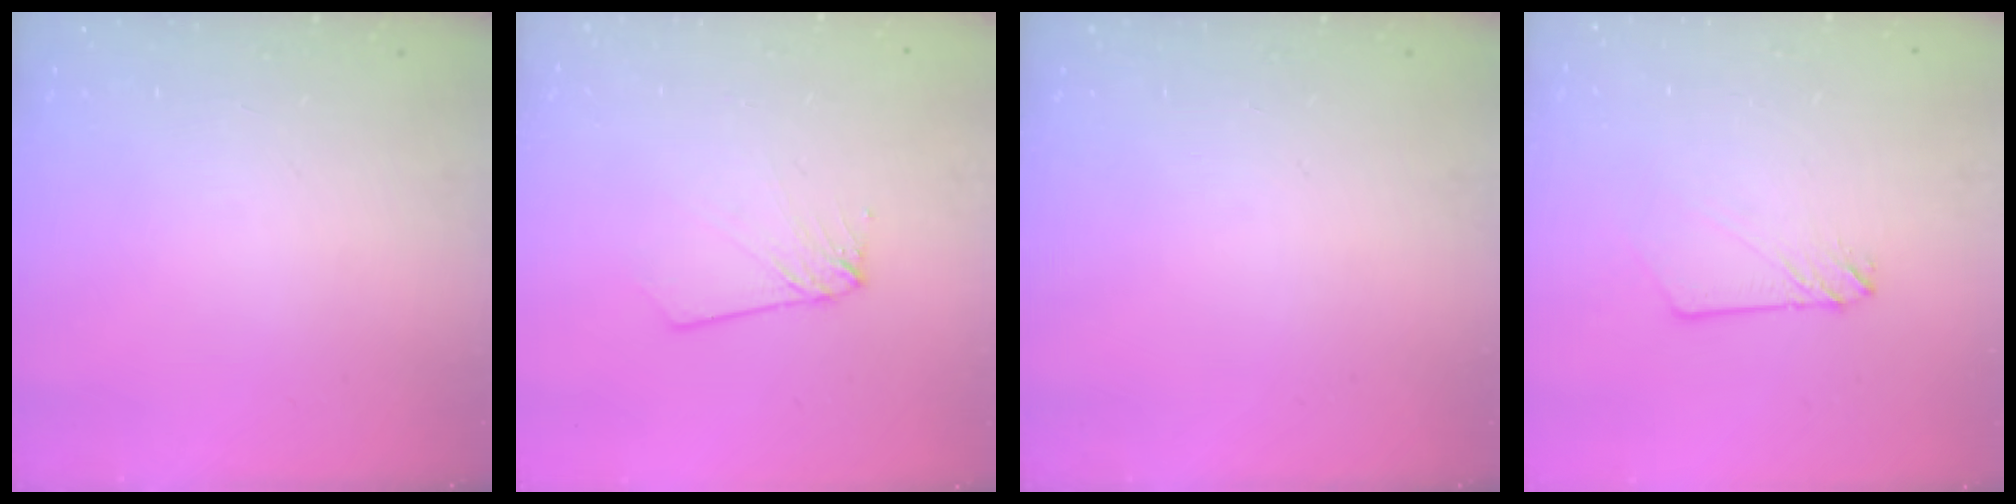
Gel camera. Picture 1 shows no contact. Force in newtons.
{"total": 3.5, "press": 3.4, "slide": 0.3}
{"total": 0.0}
{"total": 3.3, "press": 3.2, "slide": 0.5}